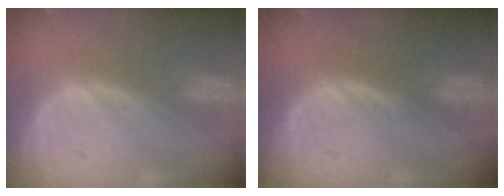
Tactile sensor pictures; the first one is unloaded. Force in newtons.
{"total": 0.7, "press": 0.7, "slide": 0.2}